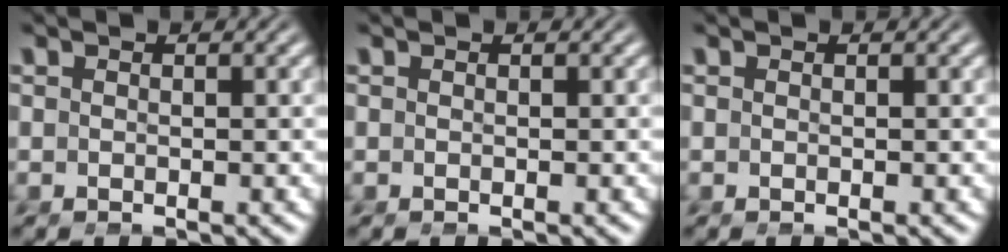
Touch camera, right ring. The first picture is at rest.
{"total": 0.0}
{"total": 0.0}